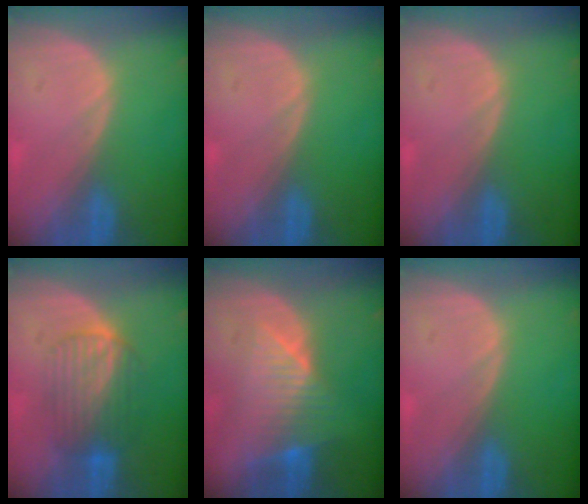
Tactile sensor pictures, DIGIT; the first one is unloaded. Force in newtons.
{"total": 0.0}
{"total": 0.0}
{"total": 6.6, "press": 6.5, "slide": 1.3}
{"total": 8.0, "press": 6.9, "slide": 4.0}
{"total": 0.0}